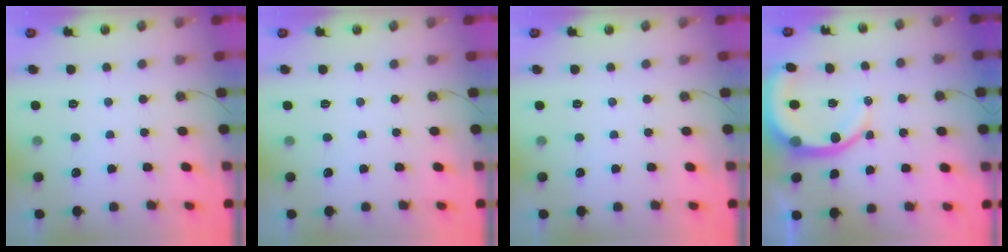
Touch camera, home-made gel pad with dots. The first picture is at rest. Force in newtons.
{"total": 0.0}
{"total": 0.0}
{"total": 10.7, "press": 10.6, "slide": 1.5}